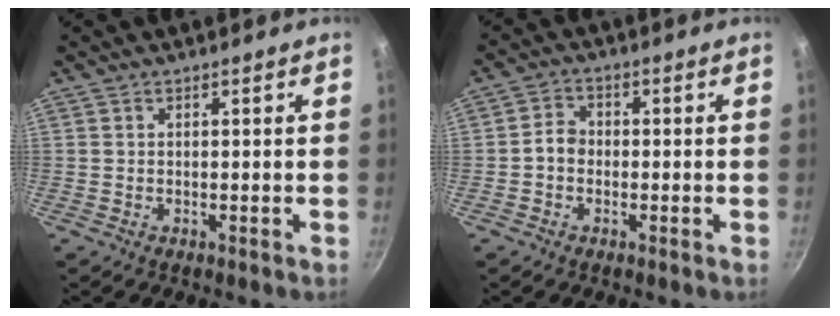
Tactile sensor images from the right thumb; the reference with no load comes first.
{"total": 3.4, "force": [-0.7, 2.8, 1.8], "torque": [-0.017, 0.019, -0.021]}